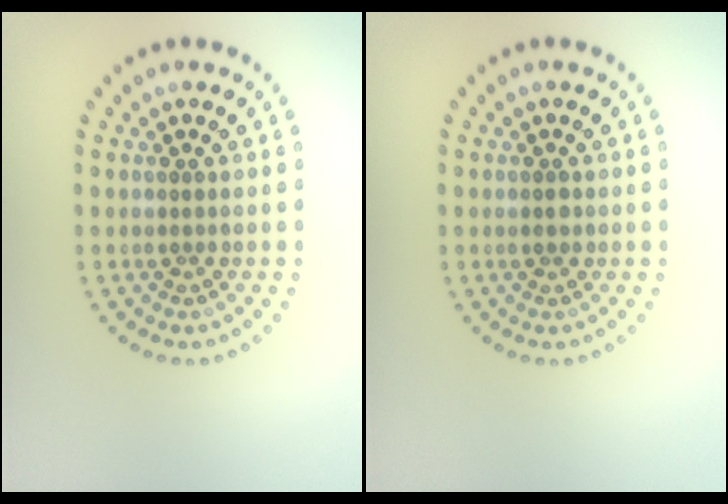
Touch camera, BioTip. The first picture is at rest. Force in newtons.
{"total": 1.1, "press": 1.1, "slide": 0.1}